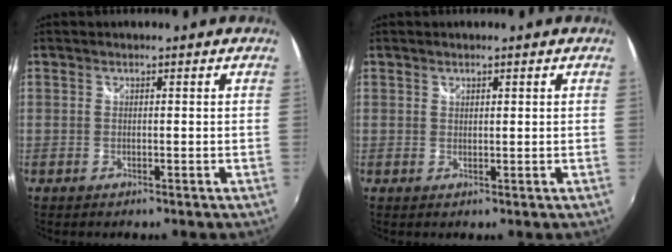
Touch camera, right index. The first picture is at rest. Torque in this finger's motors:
{"motor_torque": [-0.10, 0.00, -0.04, -0.01]}